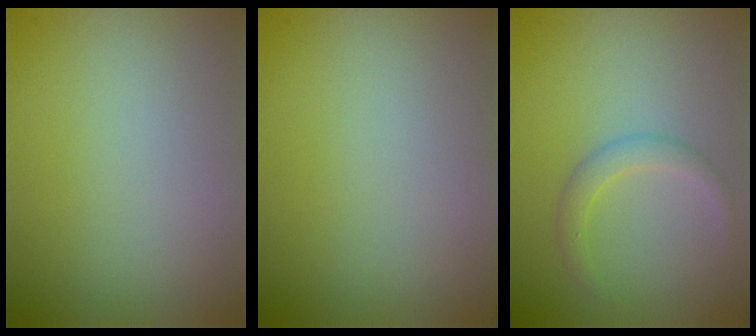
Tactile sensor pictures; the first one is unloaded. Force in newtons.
{"total": 0.0}
{"total": 1.7, "press": 1.7, "slide": 0.1}